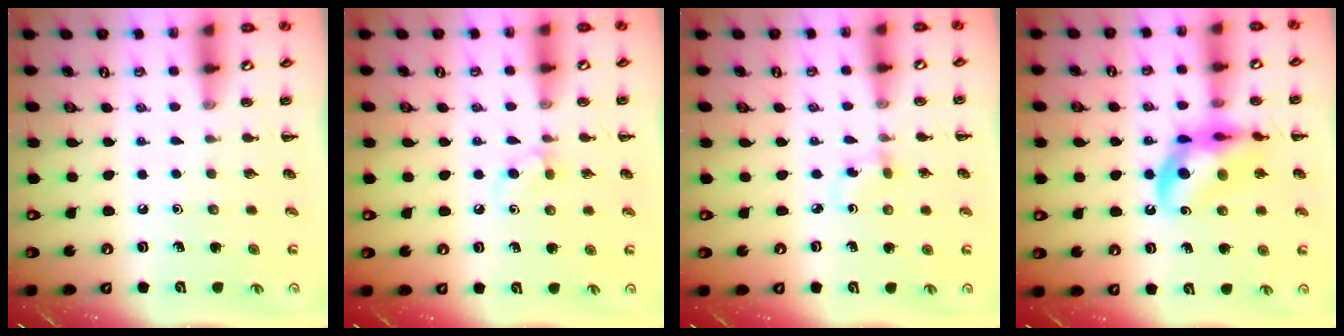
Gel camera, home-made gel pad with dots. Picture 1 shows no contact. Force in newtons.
{"total": 4.8, "press": 4.5, "slide": 1.7}
{"total": 2.0, "press": 1.7, "slide": 1.0}
{"total": 15.6, "press": 15.1, "slide": 3.8}